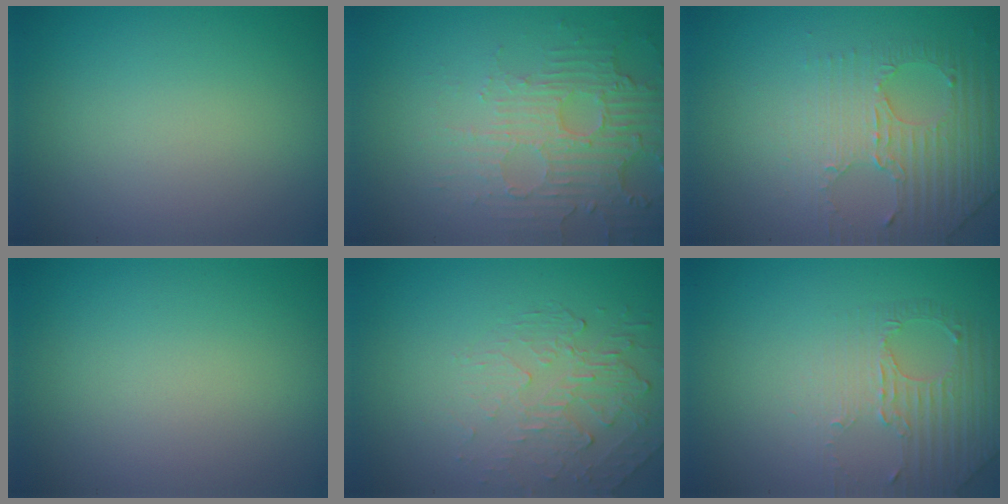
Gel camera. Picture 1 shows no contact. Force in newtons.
{"total": 4.3, "press": 3.8, "slide": 2.0}
{"total": 4.5, "press": 3.1, "slide": 3.2}
{"total": 0.0}
{"total": 2.2, "press": 1.1, "slide": 1.9}
{"total": 1.8, "press": 1.5, "slide": 1.0}